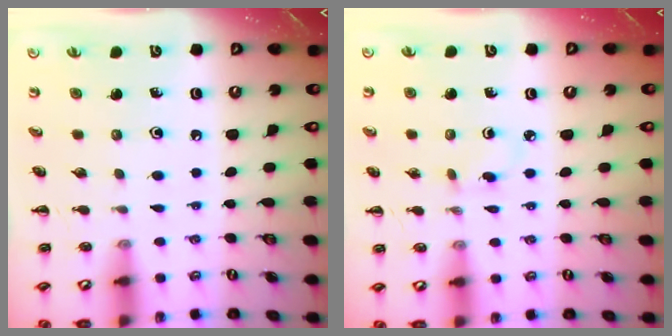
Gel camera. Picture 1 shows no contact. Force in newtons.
{"total": 3.0, "press": 2.8, "slide": 1.1}